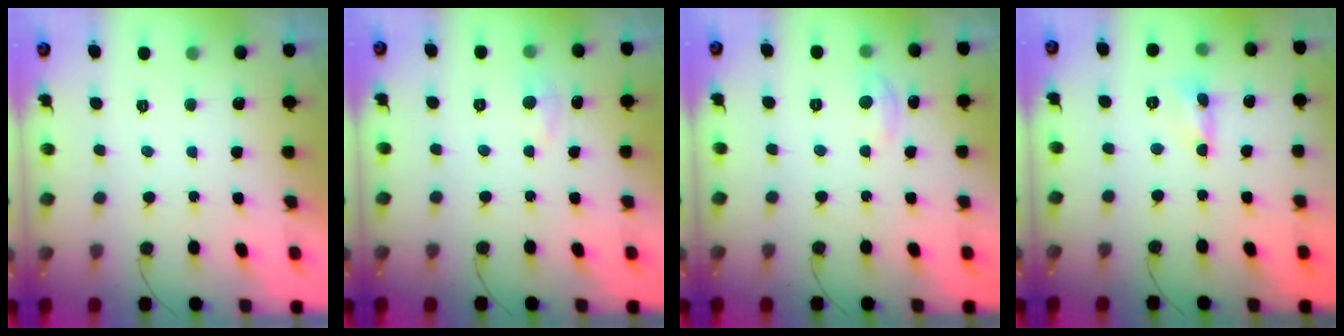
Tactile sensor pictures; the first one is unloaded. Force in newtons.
{"total": 4.7, "press": 4.6, "slide": 0.8}
{"total": 2.7, "press": 2.7, "slide": 0.4}
{"total": 0.6, "press": 0.6, "slide": 0.0}